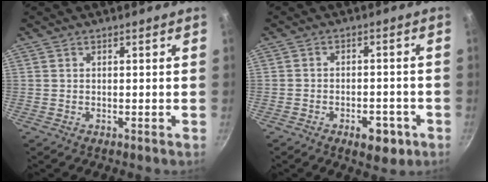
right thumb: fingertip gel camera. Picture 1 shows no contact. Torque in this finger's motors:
{"motor_torque": [0.55, 0.73, -0.18, 0.00, 0.13]}